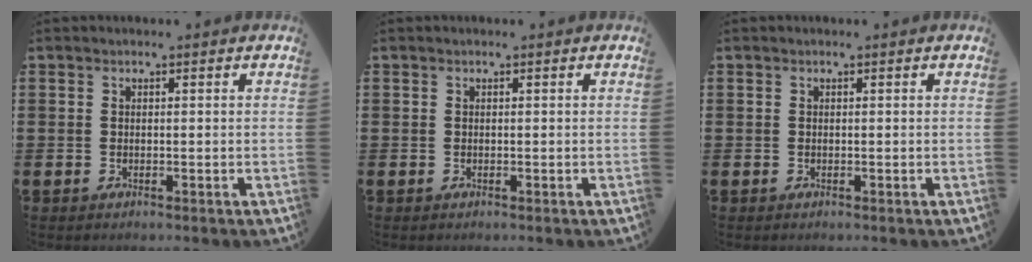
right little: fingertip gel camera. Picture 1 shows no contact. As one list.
[{"total": 0.0}, {"total": 0.0}]